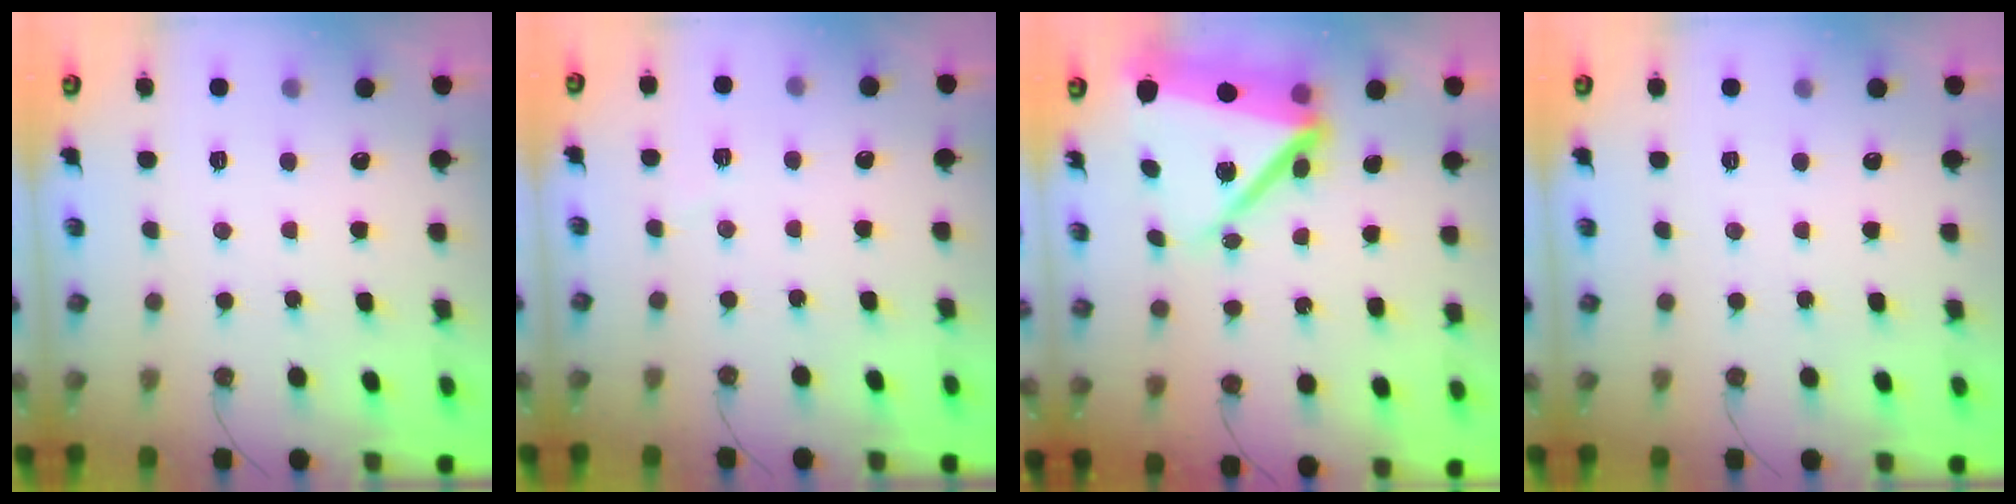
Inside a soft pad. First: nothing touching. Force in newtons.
{"total": 2.9, "press": 2.7, "slide": 1.1}
{"total": 17.1, "press": 17.0, "slide": 1.9}
{"total": 1.7, "press": 0.9, "slide": 1.5}